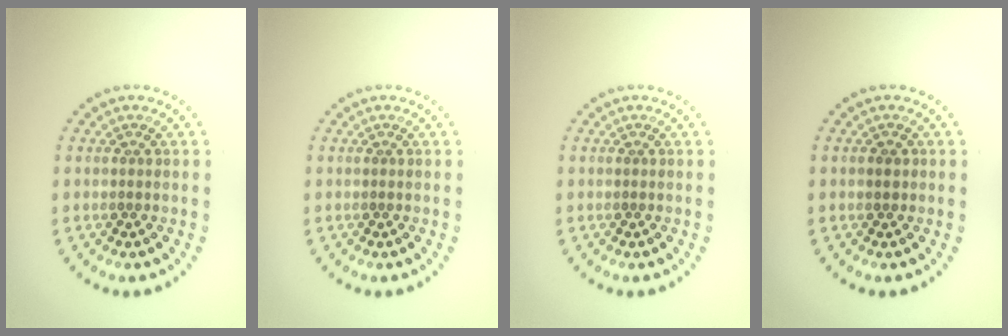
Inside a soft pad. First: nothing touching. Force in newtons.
{"total": 0.0}
{"total": 0.0}
{"total": 0.9, "press": 0.8, "slide": 0.3}